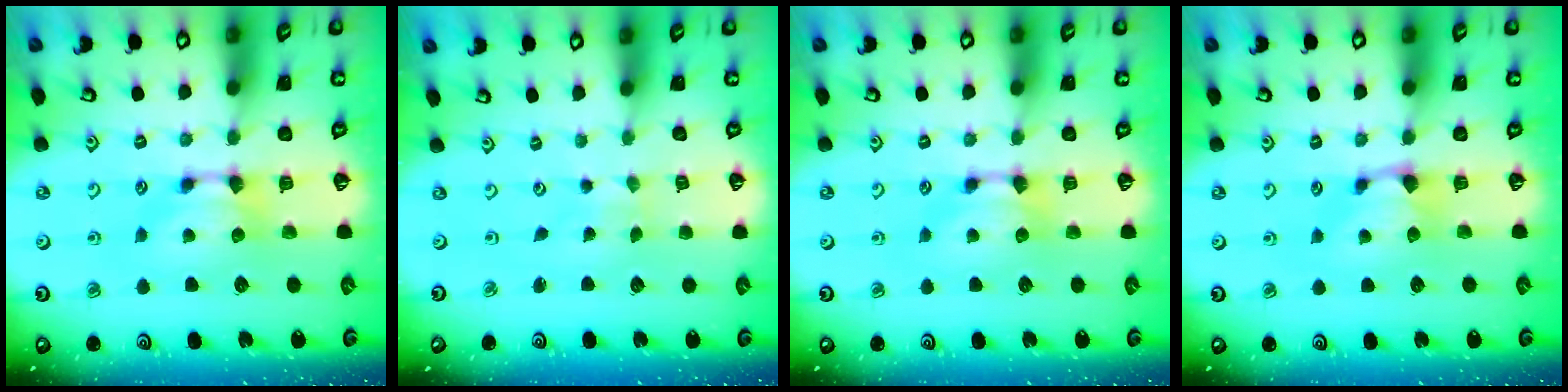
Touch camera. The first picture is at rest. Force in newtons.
{"total": 5.3, "press": 5.2, "slide": 0.6}
{"total": 0.0}
{"total": 0.8, "press": 0.2, "slide": 0.8}